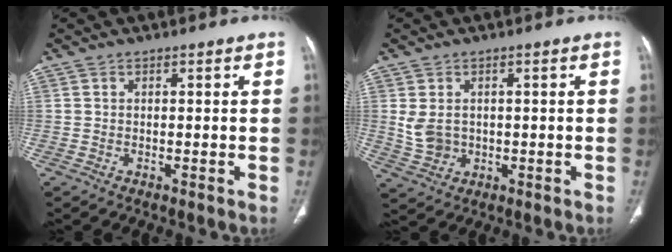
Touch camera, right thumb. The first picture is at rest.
{"total": 4.5, "force": [0.5, 3.6, 2.7], "torque": [-0.047, -0.002, 0.023]}